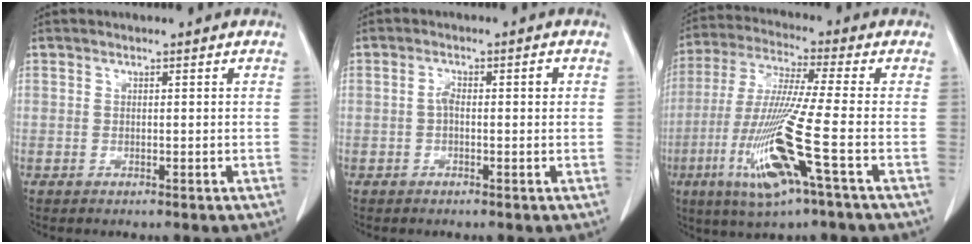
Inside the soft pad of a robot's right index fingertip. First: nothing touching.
{"total": 2.7, "force": [0.0, 1.0, 2.5], "torque": [-0.043, 0.012, 0.000]}
{"total": 14.4, "force": [-5.2, -0.6, 13.4], "torque": [-0.285, -0.023, -0.103]}